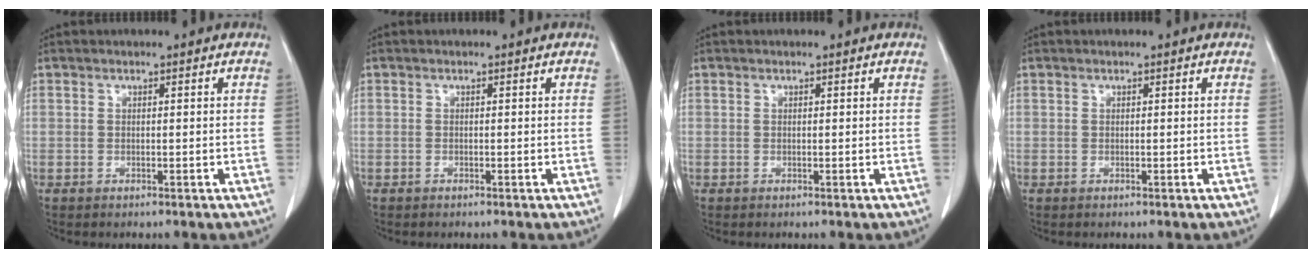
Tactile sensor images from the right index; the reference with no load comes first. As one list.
[{"total": 0.0}, {"total": 0.0}, {"total": 0.0}]